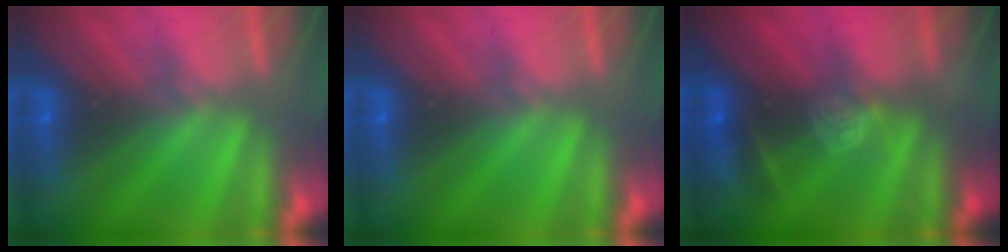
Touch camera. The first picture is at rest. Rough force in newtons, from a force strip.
{"total": 0.0}
{"total": 3.7}